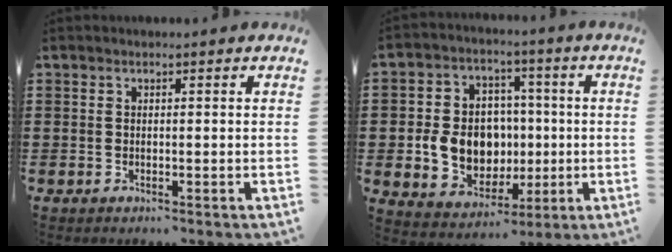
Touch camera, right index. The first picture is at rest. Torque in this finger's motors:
{"motor_torque": [2.14, 0.00, 1.05, 0.21]}